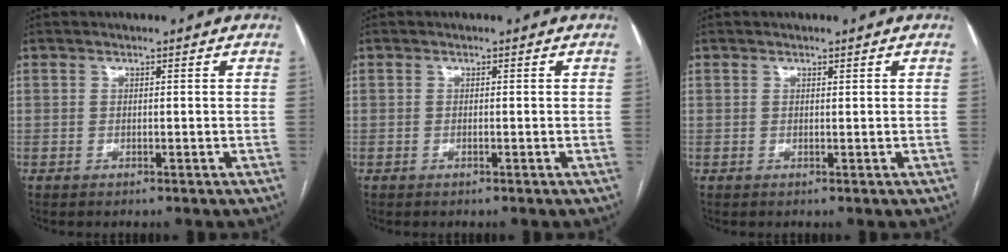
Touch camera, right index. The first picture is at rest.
{"total": 0.0}
{"total": 0.0}